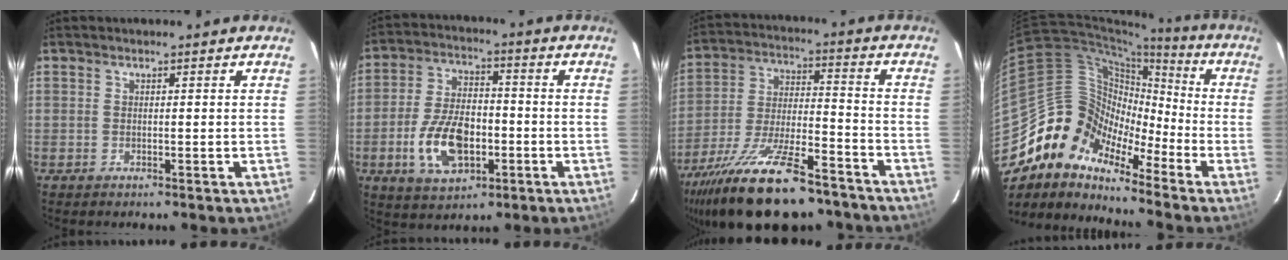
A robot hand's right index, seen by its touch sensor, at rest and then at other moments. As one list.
[{"total": 13.1, "force": [-4.0, 7.4, 10.0], "torque": [-0.202, 0.005, -0.062]}, {"total": 24.0, "force": [-17.8, 7.4, 14.3], "torque": [-0.272, -0.043, -0.280]}, {"total": 11.4, "force": [-8.7, 6.5, 3.4], "torque": [-0.056, 0.037, -0.193]}]